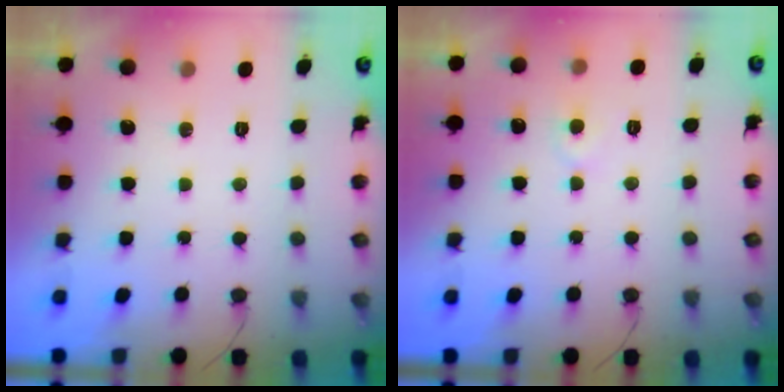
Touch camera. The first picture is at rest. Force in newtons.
{"total": 5.0, "press": 5.0, "slide": 0.3}